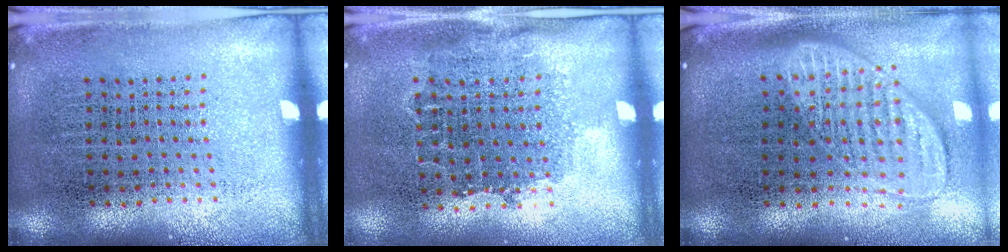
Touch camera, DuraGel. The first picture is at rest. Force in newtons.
{"total": 0.9, "press": 0.8, "slide": 0.5}
{"total": 1.9, "press": 1.5, "slide": 1.2}